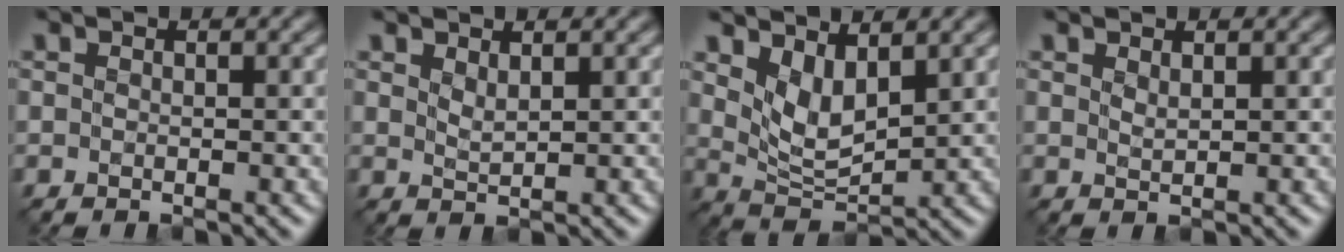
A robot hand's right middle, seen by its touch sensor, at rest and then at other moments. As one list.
[{"total": 1.1, "force": [1.0, 0.1, 0.4], "torque": [-0.008, 0.001, 0.022]}, {"total": 3.6, "force": [2.0, 1.6, 2.5], "torque": [-0.053, -0.010, 0.041]}, {"total": 0.8, "force": [0.8, 0.0, 0.1], "torque": [-0.003, 0.003, 0.017]}]